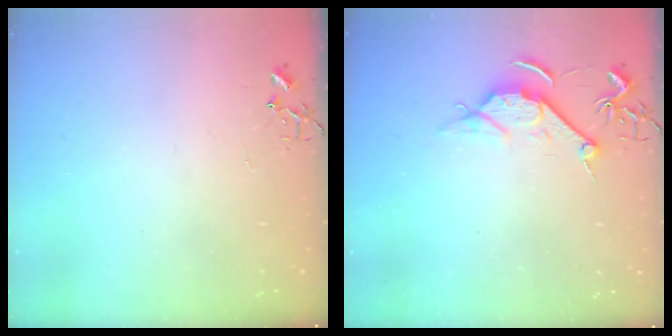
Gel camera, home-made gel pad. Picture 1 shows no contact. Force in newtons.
{"total": 8.4, "press": 8.3, "slide": 1.0}